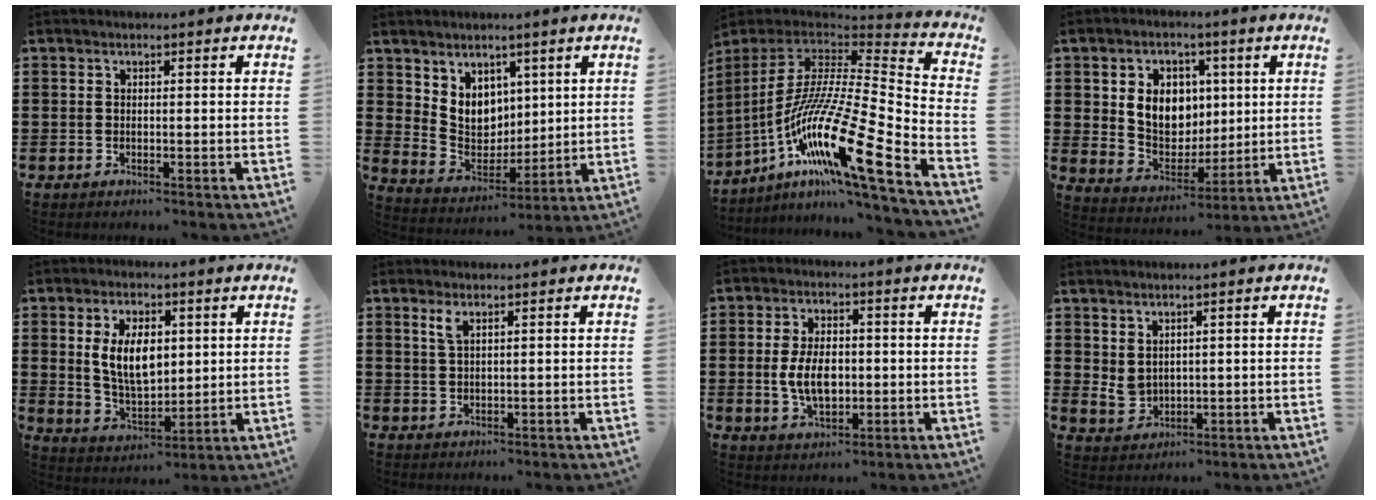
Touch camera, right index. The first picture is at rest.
{"total": 6.8, "force": [4.0, 5.4, 1.1], "torque": [-0.038, -0.018, 0.076]}
{"total": 19.0, "force": [-9.5, 2.8, 16.2], "torque": [-0.340, -0.011, -0.186]}
{"total": 8.3, "force": [1.8, 6.9, 4.3], "torque": [-0.087, 0.014, 0.030]}
{"total": 8.5, "force": [1.8, 4.8, 6.7], "torque": [-0.137, 0.010, 0.029]}
{"total": 2.0, "force": [1.1, 0.5, 1.5], "torque": [-0.033, 0.003, 0.019]}
{"total": 6.5, "force": [-0.5, 3.8, 5.3], "torque": [-0.104, 0.002, -0.013]}
{"total": 2.7, "force": [1.5, 1.8, 1.2], "torque": [-0.037, 0.001, 0.028]}